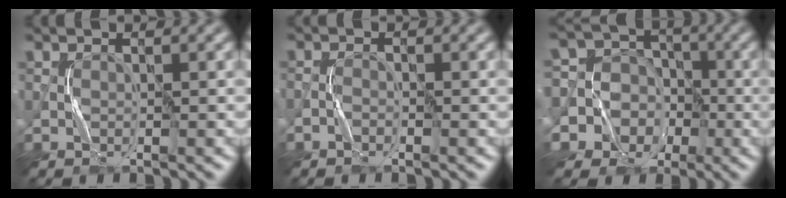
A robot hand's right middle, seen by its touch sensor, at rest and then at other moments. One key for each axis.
{"total": 0.9, "fx": -0.7, "fy": 0.4, "fz": 0.4, "tx": -0.007, "ty": 0.003, "tz": -0.016}
{"total": 11.5, "fx": -2.9, "fy": 10.8, "fz": 2.5, "tx": -0.090, "ty": 0.020, "tz": -0.072}